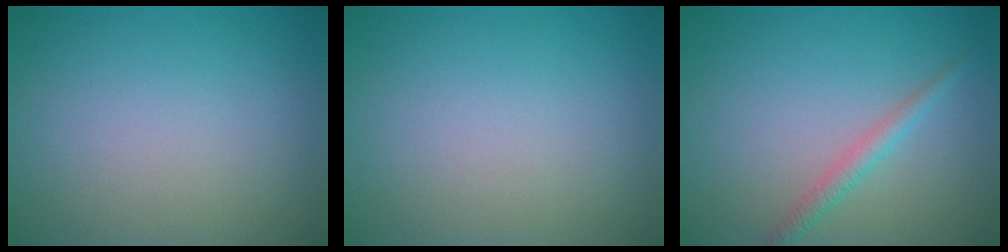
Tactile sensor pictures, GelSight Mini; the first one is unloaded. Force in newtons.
{"total": 0.0}
{"total": 1.7, "press": 1.7, "slide": 0.0}